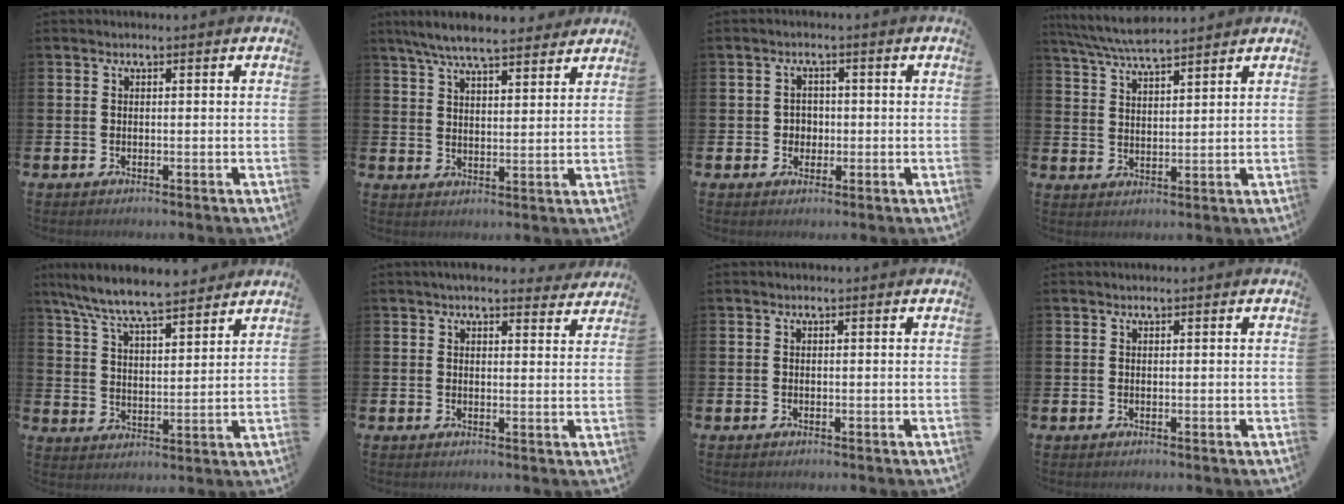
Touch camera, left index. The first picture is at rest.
{"total": 7.2, "force": [6.7, 1.1, 2.4], "torque": [-0.062, -0.028, 0.120]}
{"total": 2.1, "force": [0.0, 2.1, 0.5], "torque": [-0.006, 0.005, -0.007]}
{"total": 6.1, "force": [5.8, 0.4, 1.9], "torque": [-0.058, -0.024, 0.105]}
{"total": 8.2, "force": [7.7, 0.8, 2.7], "torque": [-0.082, -0.040, 0.139]}
{"total": 4.0, "force": [3.8, 0.9, 1.0], "torque": [-0.014, -0.017, 0.067]}
{"total": 0.0}
{"total": 0.0}